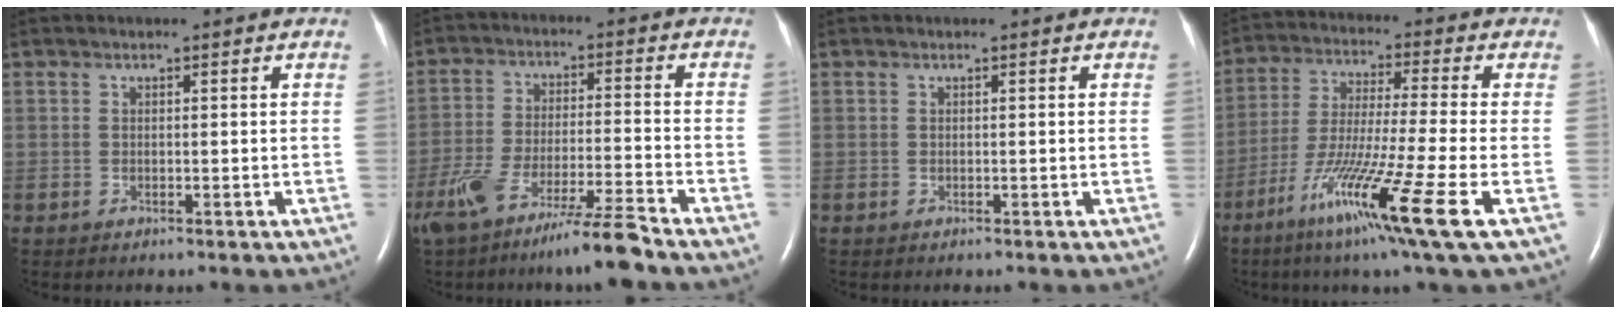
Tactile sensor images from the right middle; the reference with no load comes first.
{"total": 11.2, "force": [-8.5, -0.5, 7.3], "torque": [-0.138, -0.027, -0.153]}
{"total": 0.0}
{"total": 16.2, "force": [-7.5, -1.3, 14.3], "torque": [-0.279, -0.051, -0.138]}